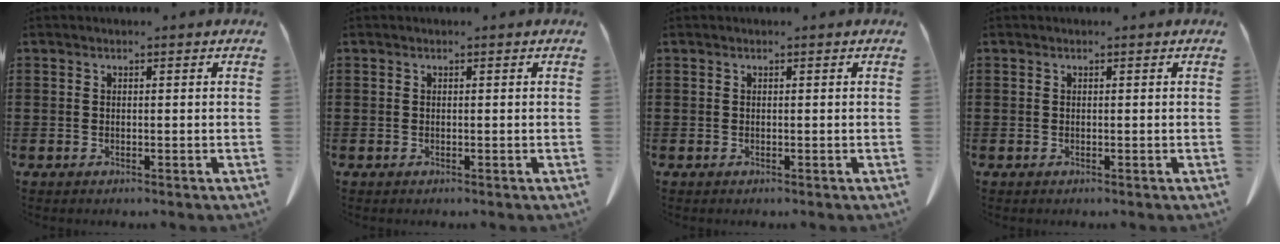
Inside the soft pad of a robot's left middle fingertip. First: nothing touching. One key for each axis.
{"total": 0.0}
{"total": 0.0}
{"total": 0.0}